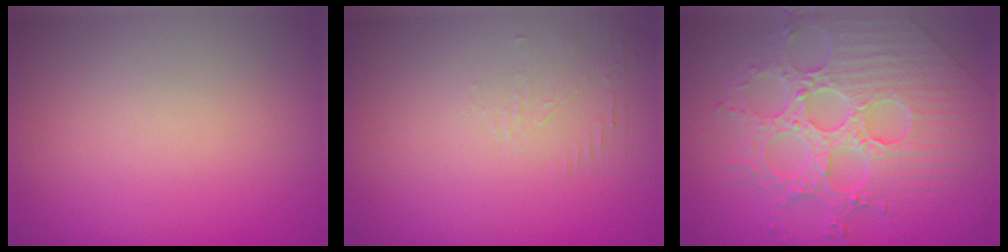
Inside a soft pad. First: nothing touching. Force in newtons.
{"total": 1.3, "press": 0.0, "slide": 1.3}
{"total": 9.1, "press": 6.6, "slide": 6.2}